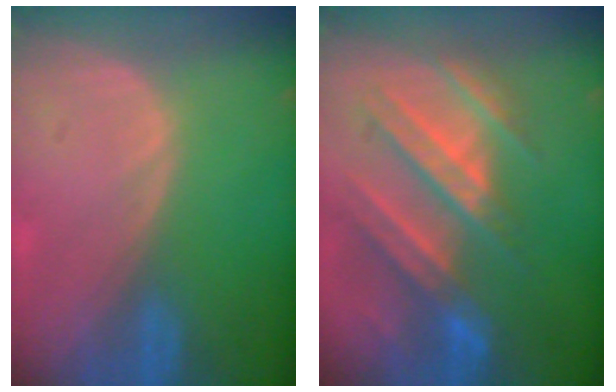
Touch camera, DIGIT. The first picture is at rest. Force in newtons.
{"total": 10.1, "press": 9.5, "slide": 3.4}